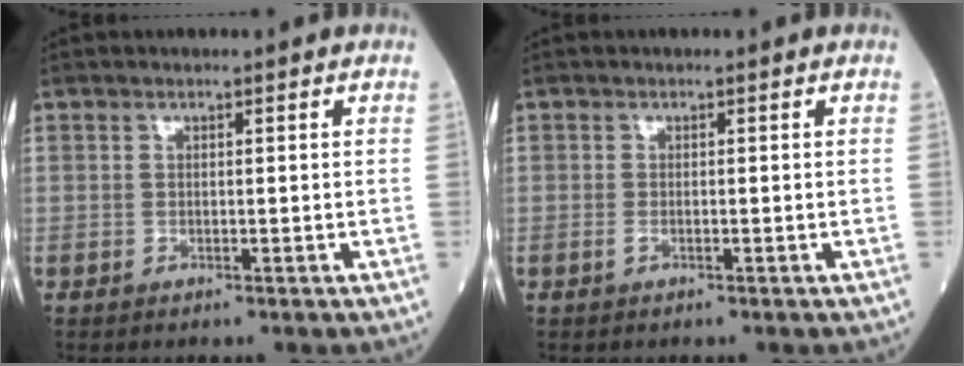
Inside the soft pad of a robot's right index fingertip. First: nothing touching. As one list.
[{"total": 0.6, "force": [-0.2, 0.2, 0.6], "torque": [-0.013, -0.001, -0.003]}]